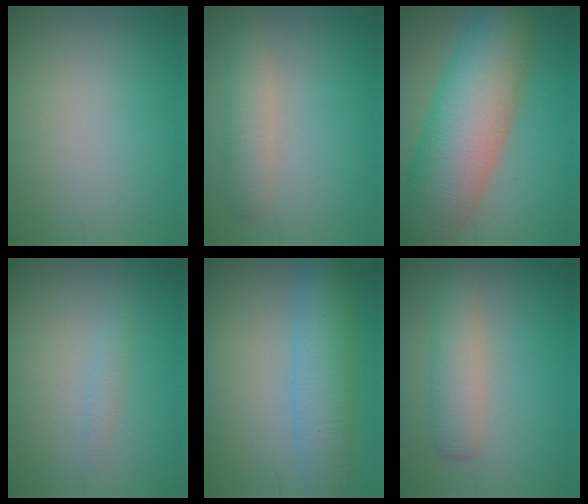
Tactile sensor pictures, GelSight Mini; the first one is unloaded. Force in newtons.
{"total": 2.7, "press": 2.7, "slide": 0.1}
{"total": 12.3, "press": 12.3, "slide": 0.4}
{"total": 0.9, "press": 0.9, "slide": 0.1}
{"total": 5.4, "press": 5.4, "slide": 0.2}
{"total": 3.3, "press": 3.3, "slide": 0.1}